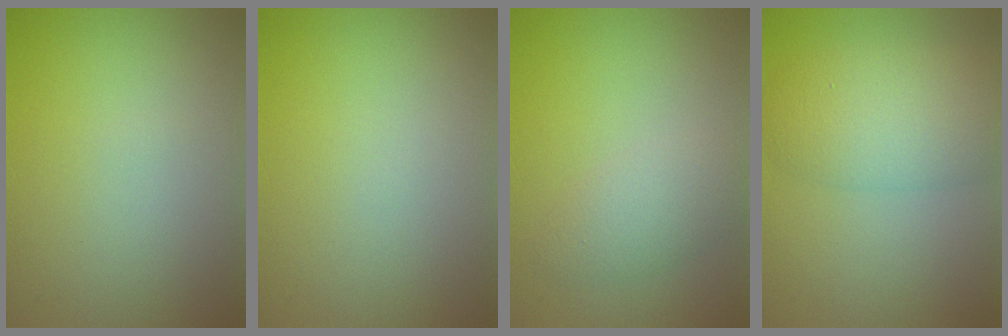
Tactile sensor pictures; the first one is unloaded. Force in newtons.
{"total": 0.0}
{"total": 2.5, "press": 2.5, "slide": 0.0}
{"total": 5.9, "press": 5.9, "slide": 0.4}